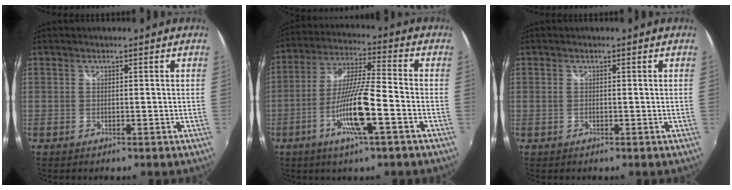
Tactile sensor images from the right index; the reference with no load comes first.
{"total": 12.7, "force": [-5.3, 0.9, 11.5], "torque": [-0.231, -0.007, -0.101]}
{"total": 0.5, "force": [-0.2, 0.4, 0.3], "torque": [-0.006, -0.001, -0.004]}